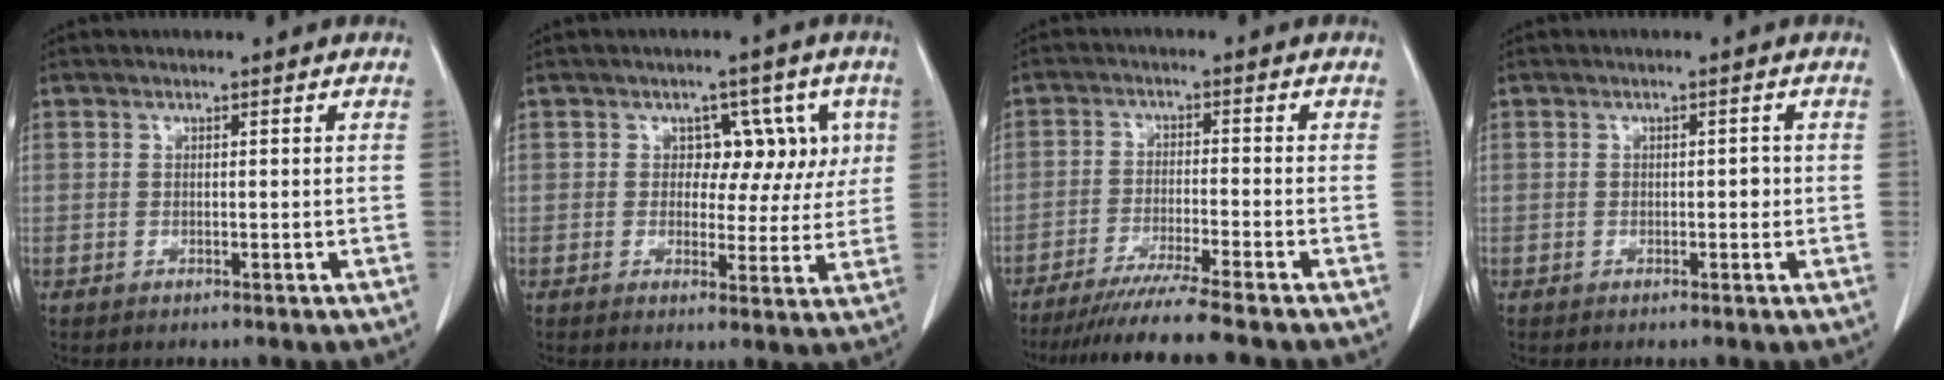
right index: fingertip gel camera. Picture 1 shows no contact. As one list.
[{"total": 6.3, "force": [1.5, 4.9, 3.7], "torque": [-0.023, 0.018, 0.019]}, {"total": 9.3, "force": [-7.8, -1.7, 4.6], "torque": [-0.059, -0.032, -0.127]}, {"total": 1.2, "force": [-0.2, 0.6, 0.9], "torque": [-0.008, 0.004, -0.003]}]